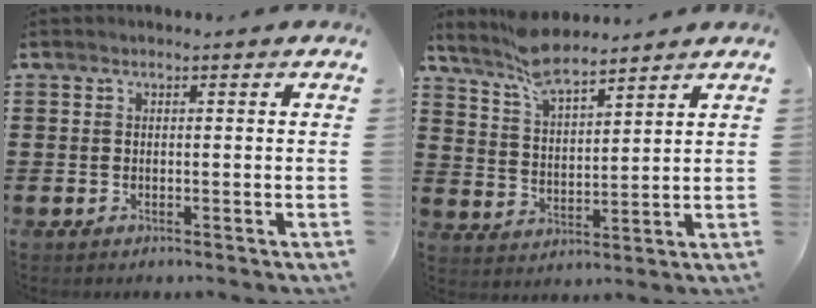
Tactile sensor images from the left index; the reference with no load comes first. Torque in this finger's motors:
{"motor_torque": [-1.68, -0.37, -0.85, -0.21]}